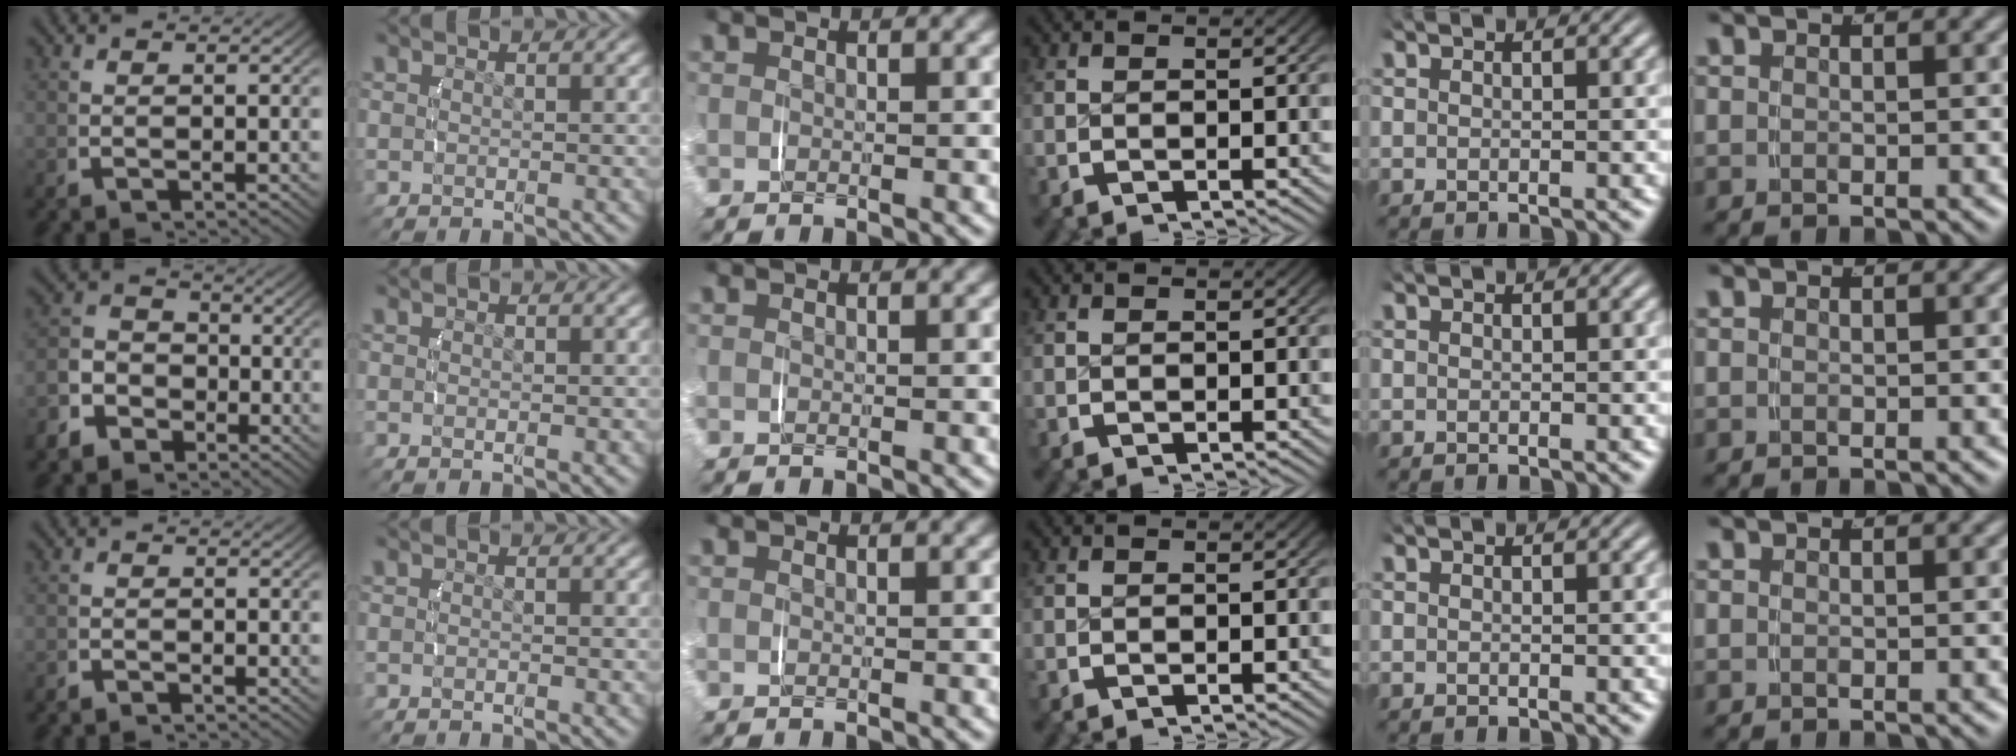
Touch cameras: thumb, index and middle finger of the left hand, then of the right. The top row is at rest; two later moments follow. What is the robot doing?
{"motion": "lift_and_place", "object": "napkin"}